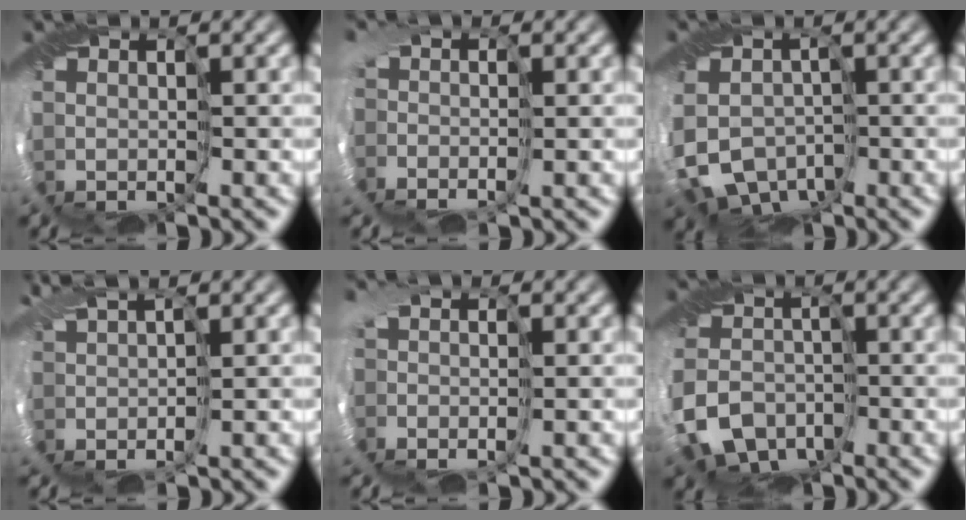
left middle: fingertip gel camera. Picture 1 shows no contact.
{"total": 2.8, "force": [-0.8, 1.9, 1.8], "torque": [-0.025, 0.002, -0.017]}
{"total": 6.5, "force": [-2.8, 5.2, 2.6], "torque": [-0.040, -0.011, -0.060]}
{"total": 1.0, "force": [1.0, -0.1, 0.4], "torque": [-0.016, 0.015, 0.022]}
{"total": 2.2, "force": [-0.8, 1.3, 1.6], "torque": [-0.029, 0.005, -0.022]}
{"total": 6.2, "force": [-3.7, 4.3, 2.6], "torque": [-0.049, -0.008, -0.075]}